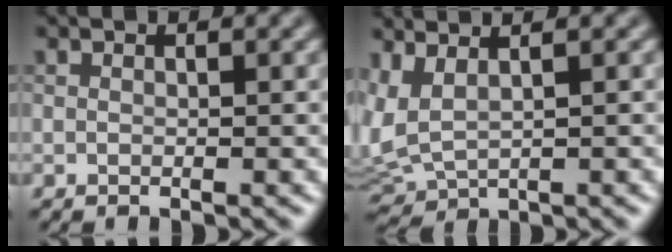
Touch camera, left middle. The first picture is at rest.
{"total": 2.5, "force": [1.0, 0.9, 2.1], "torque": [-0.067, 0.007, 0.031]}